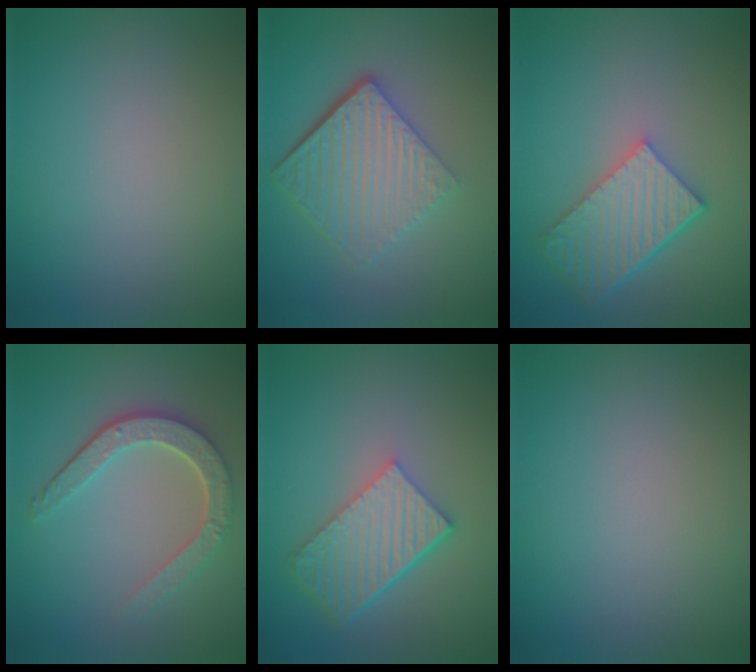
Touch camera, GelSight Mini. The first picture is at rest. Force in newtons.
{"total": 6.7, "press": 4.4, "slide": 5.1}
{"total": 5.5, "press": 4.2, "slide": 3.7}
{"total": 4.5, "press": 3.6, "slide": 2.7}
{"total": 6.2, "press": 4.4, "slide": 4.3}
{"total": 0.0}